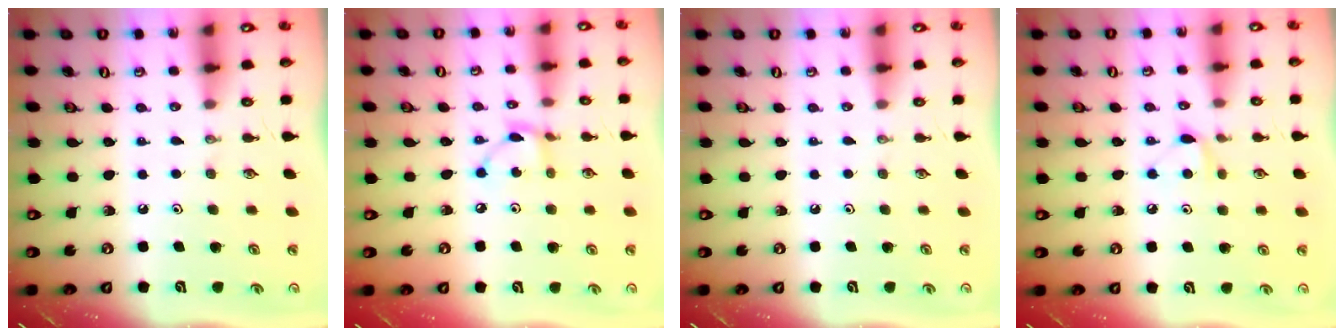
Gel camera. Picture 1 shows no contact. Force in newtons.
{"total": 4.4, "press": 4.4, "slide": 0.0}
{"total": 0.0}
{"total": 6.9, "press": 6.9, "slide": 0.7}